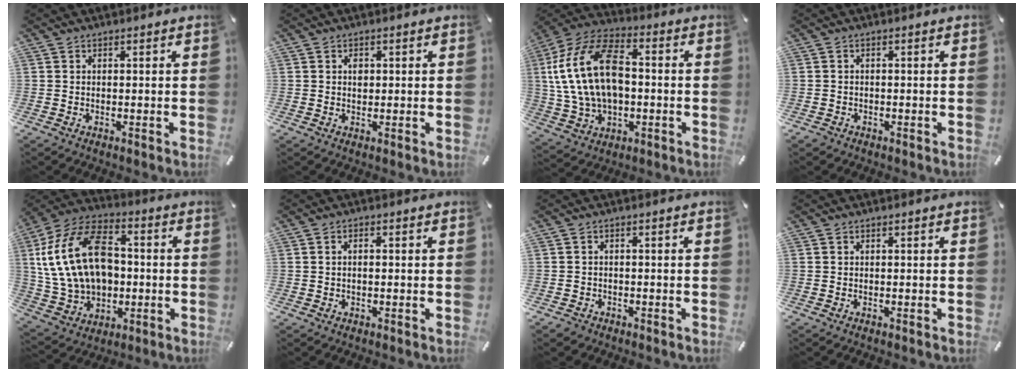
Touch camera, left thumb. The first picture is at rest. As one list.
[{"total": 1.6, "force": [0.3, 1.3, 0.9], "torque": [-0.005, -0.002, 0.001]}, {"total": 19.6, "force": [0.7, 13.6, 14.1], "torque": [-0.302, 0.013, 0.010]}, {"total": 1.3, "force": [-0.7, 1.0, 0.3], "torque": [-0.005, 0.004, -0.017]}, {"total": 21.2, "force": [1.4, 15.7, 14.2], "torque": [-0.298, 0.015, 0.028]}, {"total": 1.3, "force": [-0.1, 0.7, 1.1], "torque": [-0.021, 0.002, -0.002]}, {"total": 1.8, "force": [-1.2, 1.3, 0.4], "torque": [-0.007, 0.007, -0.027]}, {"total": 0.0}]